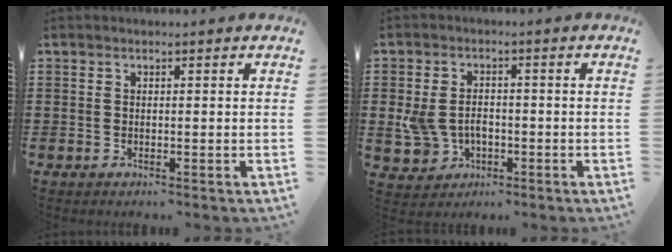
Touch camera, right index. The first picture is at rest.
{"total": 4.5, "force": [-0.7, 3.7, 2.4], "torque": [-0.074, 0.002, -0.019]}